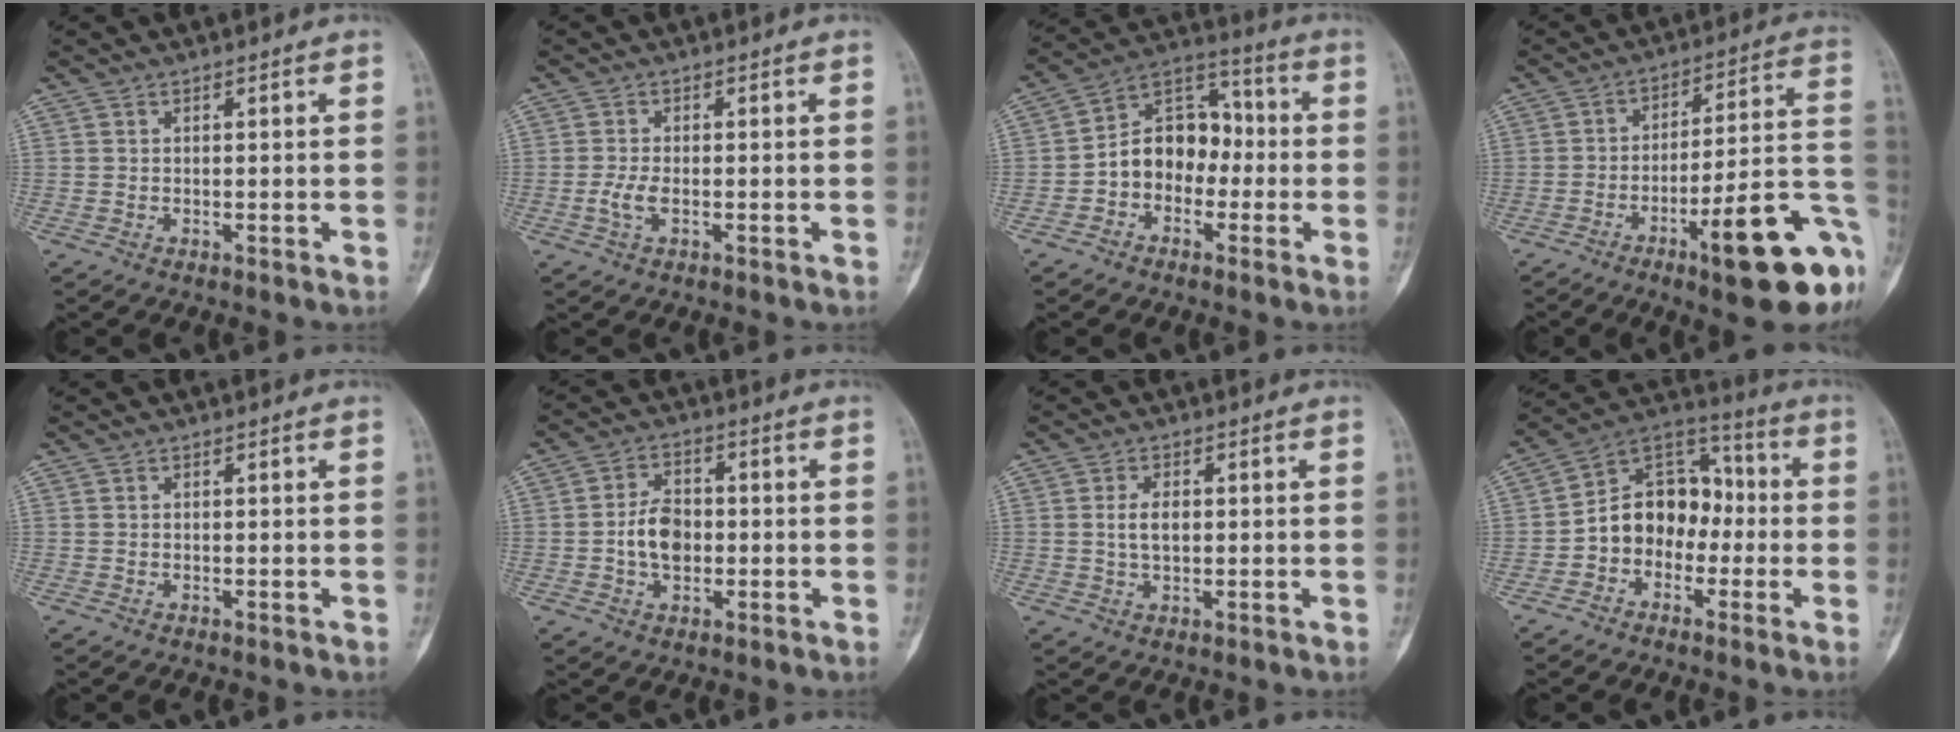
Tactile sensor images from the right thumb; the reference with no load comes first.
{"total": 2.8, "force": [-0.7, 1.2, 2.4], "torque": [-0.060, 0.003, -0.015]}
{"total": 11.5, "force": [-2.1, 8.9, 7.1], "torque": [-0.079, 0.049, -0.051]}
{"total": 21.3, "force": [-8.9, 4.8, 18.8], "torque": [-0.197, 0.051, -0.124]}
{"total": 0.0}
{"total": 7.4, "force": [-0.9, 5.1, 5.3], "torque": [-0.077, 0.015, -0.019]}
{"total": 4.0, "force": [0.2, 2.4, 3.2], "torque": [-0.058, 0.003, 0.005]}
{"total": 13.1, "force": [-2.2, 10.1, 8.0], "torque": [-0.088, 0.052, -0.053]}